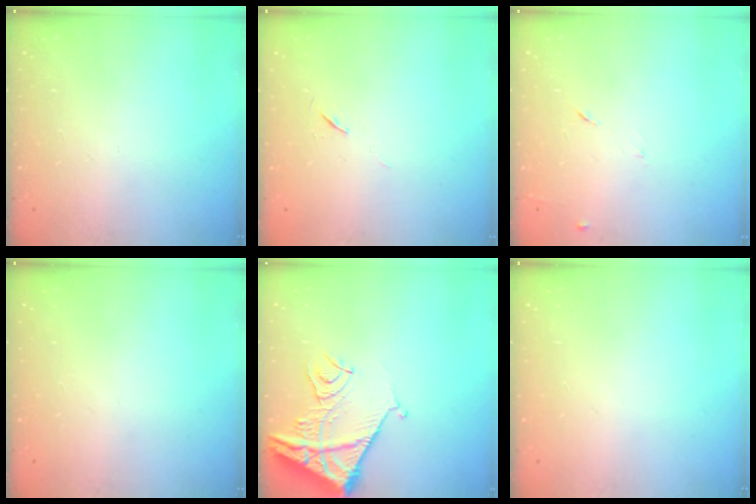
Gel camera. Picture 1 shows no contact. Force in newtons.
{"total": 5.7, "press": 5.2, "slide": 2.4}
{"total": 6.7, "press": 6.7, "slide": 0.8}
{"total": 0.0}
{"total": 12.8, "press": 12.7, "slide": 1.6}
{"total": 0.0}